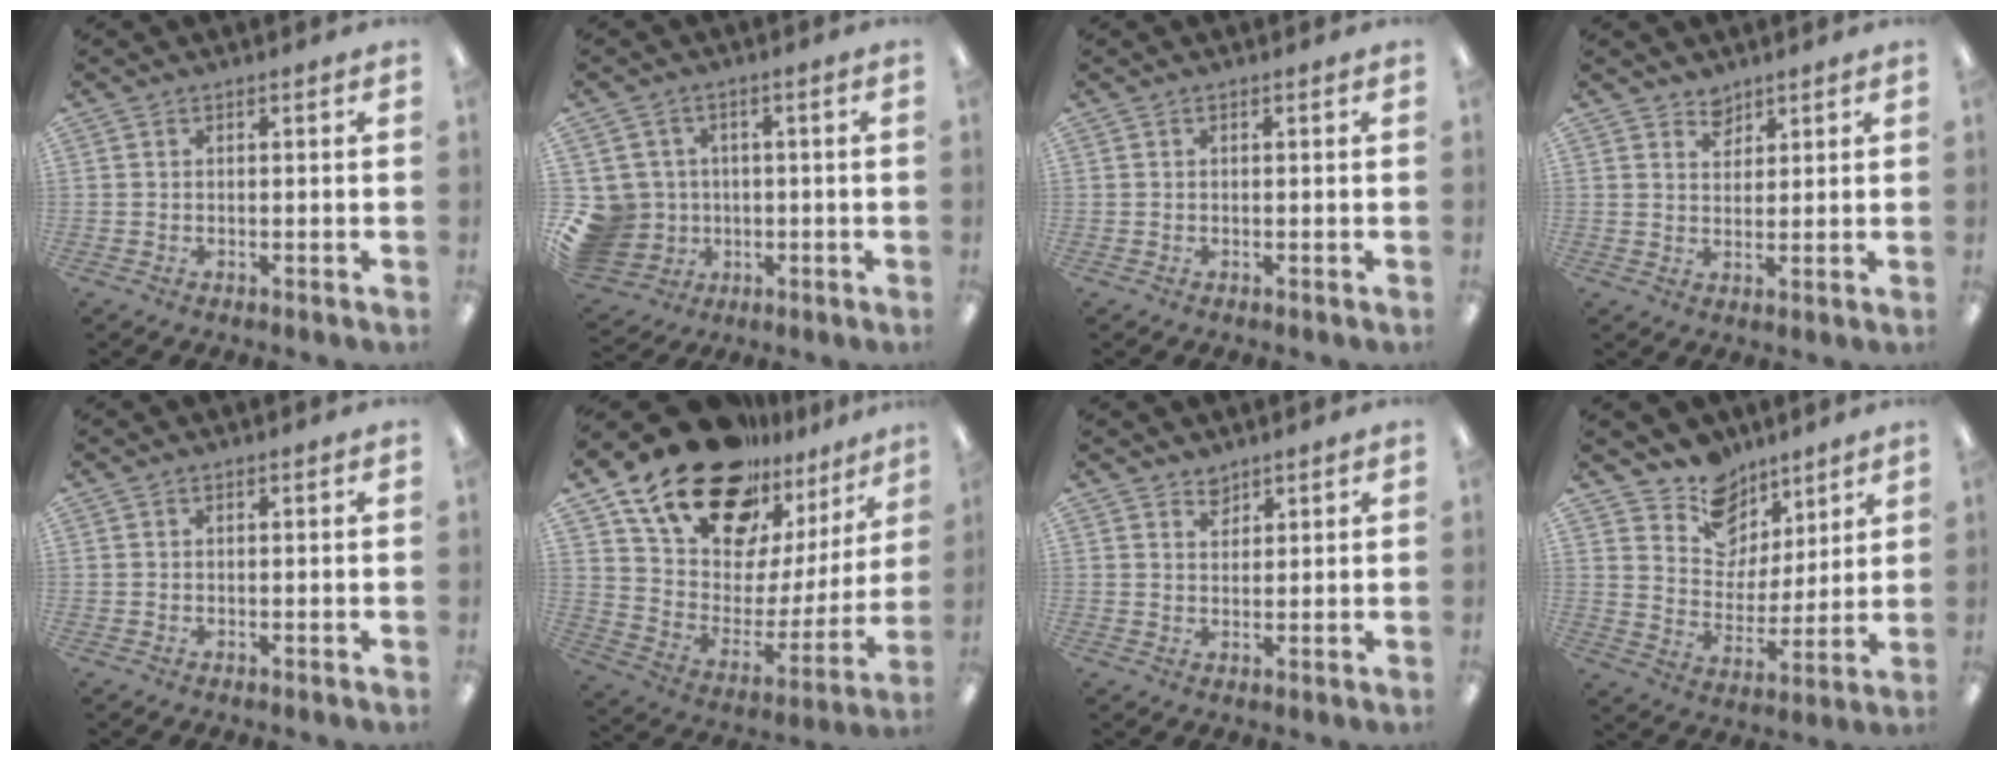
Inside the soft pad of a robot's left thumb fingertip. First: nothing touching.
{"total": 10.0, "force": [-1.3, 9.5, 2.8], "torque": [-0.095, 0.020, -0.014]}
{"total": 0.0}
{"total": 3.5, "force": [3.0, 1.9, 0.4], "torque": [0.002, -0.018, 0.056]}
{"total": 0.0}
{"total": 23.4, "force": [18.0, 11.3, 9.9], "torque": [-0.177, -0.108, 0.327]}
{"total": 2.5, "force": [2.1, 1.2, 0.4], "torque": [0.007, -0.013, 0.038]}
{"total": 12.5, "force": [9.5, 7.9, 1.8], "torque": [-0.035, -0.079, 0.182]}